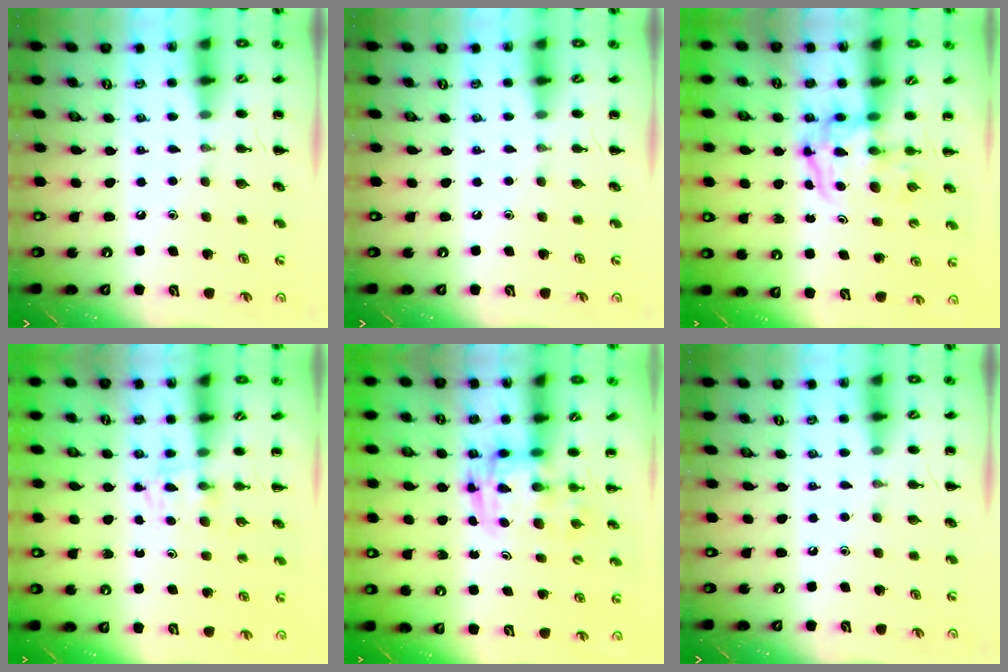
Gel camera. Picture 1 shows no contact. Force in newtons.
{"total": 0.0}
{"total": 3.6, "press": 3.5, "slide": 0.5}
{"total": 3.2, "press": 2.9, "slide": 1.4}
{"total": 2.9, "press": 2.9, "slide": 0.5}
{"total": 0.0}